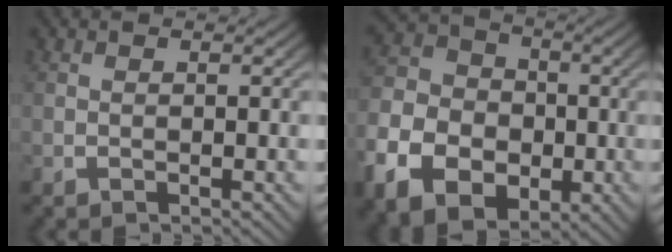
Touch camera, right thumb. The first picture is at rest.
{"total": 12.9, "force": [-2.3, 10.2, 7.5], "torque": [-0.158, -0.033, -0.032]}